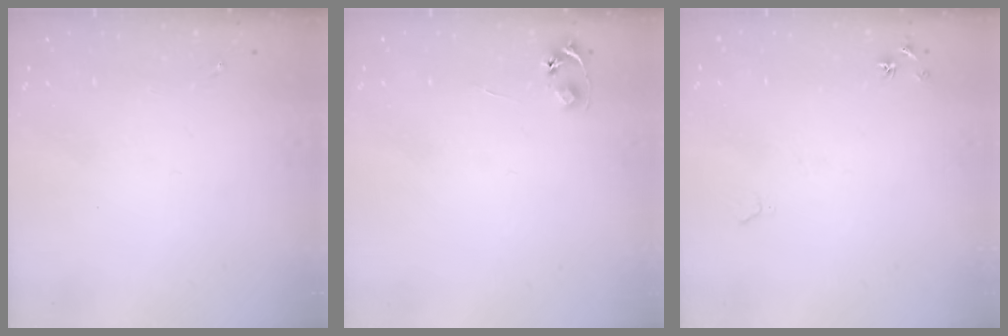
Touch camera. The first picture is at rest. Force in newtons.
{"total": 4.8, "press": 4.7, "slide": 0.5}
{"total": 4.7, "press": 4.7, "slide": 0.7}